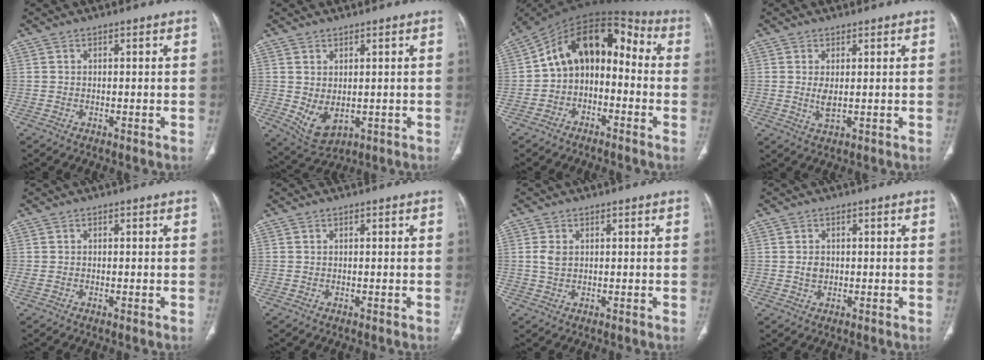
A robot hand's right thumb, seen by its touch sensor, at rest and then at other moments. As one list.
[{"total": 5.9, "force": [-0.3, 3.8, 4.6], "torque": [-0.075, -0.009, 0.017]}, {"total": 14.0, "force": [-1.2, 9.8, 9.9], "torque": [-0.115, 0.077, -0.037]}, {"total": 2.8, "force": [0.3, 1.2, 2.5], "torque": [-0.052, -0.010, 0.014]}, {"total": 1.2, "force": [-0.3, 0.5, 1.0], "torque": [-0.022, 0.002, -0.005]}, {"total": 0.0}, {"total": 2.3, "force": [0.5, 1.6, 1.6], "torque": [-0.033, 0.000, 0.013]}, {"total": 2.0, "force": [0.0, 1.7, 1.1], "torque": [-0.011, 0.002, 0.004]}]